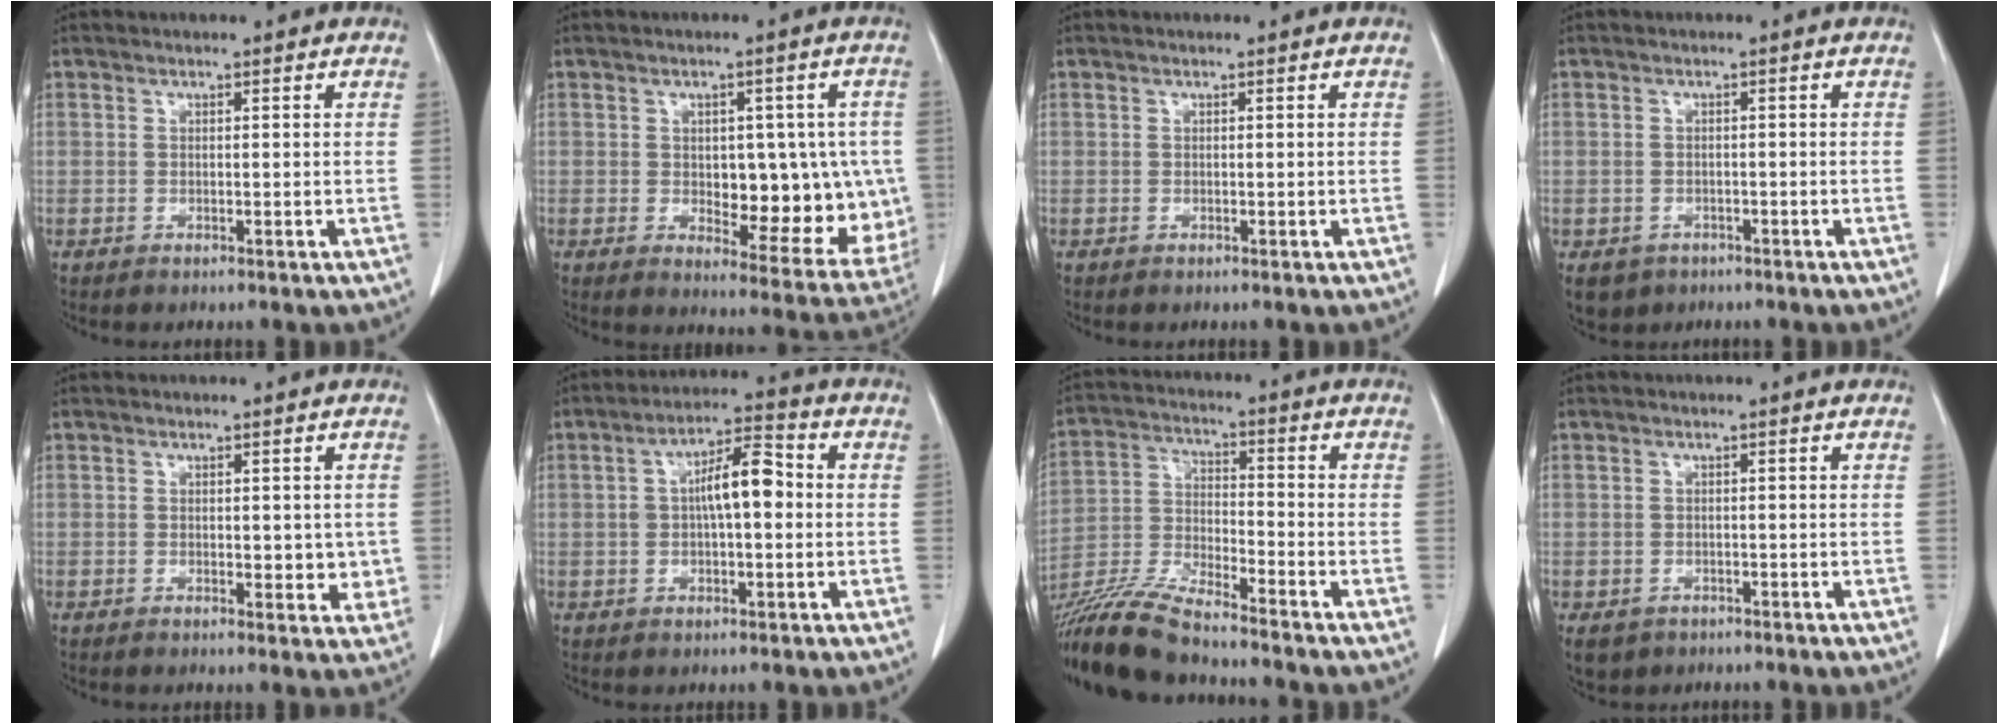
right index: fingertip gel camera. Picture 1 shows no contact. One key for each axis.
{"total": 13.5, "fx": -0.4, "fy": 6.6, "fz": 11.8, "tx": -0.134, "ty": 0.009, "tz": 0.016}
{"total": 0.0}
{"total": 4.2, "fx": -2.5, "fy": 3.3, "fz": 0.8, "tx": -0.009, "ty": 0.003, "tz": -0.036}
{"total": 3.9, "fx": 0.0, "fy": 2.2, "fz": 3.2, "tx": -0.022, "ty": -0.004, "tz": 0.004}
{"total": 8.0, "fx": 0.6, "fy": 2.7, "fz": 7.5, "tx": -0.128, "ty": 0.028, "tz": 0.007}
{"total": 12.4, "fx": -11.2, "fy": 0.6, "fz": 5.1, "tx": -0.102, "ty": -0.011, "tz": -0.214}
{"total": 3.9, "fx": -2.3, "fy": 3.0, "fz": 0.9, "tx": -0.012, "ty": 0.000, "tz": -0.031}